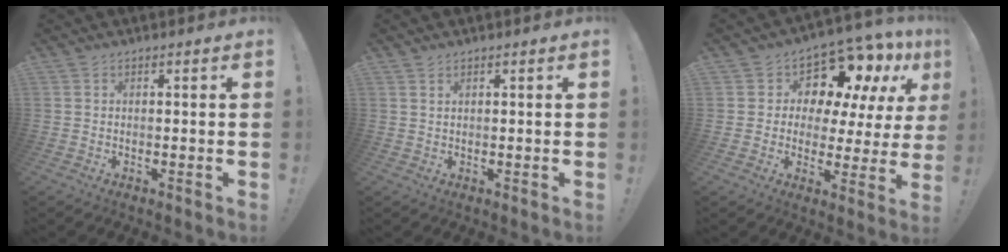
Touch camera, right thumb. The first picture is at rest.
{"total": 1.0, "force": [0.8, 0.2, 0.6], "torque": [-0.007, -0.003, 0.013]}
{"total": 11.5, "force": [7.4, 6.7, 5.7], "torque": [-0.091, -0.068, 0.131]}